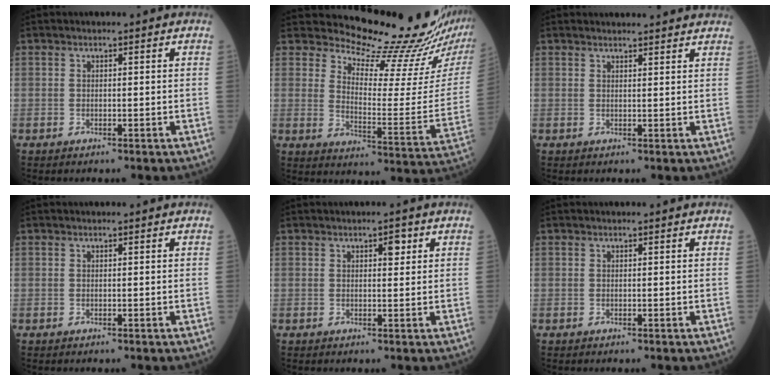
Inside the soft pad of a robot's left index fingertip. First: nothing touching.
{"total": 17.3, "force": [16.5, 0.7, 5.2], "torque": [-0.086, -0.103, 0.213]}
{"total": 7.2, "force": [6.9, 0.9, 1.7], "torque": [-0.016, 0.017, 0.067]}
{"total": 0.0}
{"total": 1.7, "force": [0.9, 0.6, 1.3], "torque": [-0.020, 0.003, 0.012]}
{"total": 0.0}